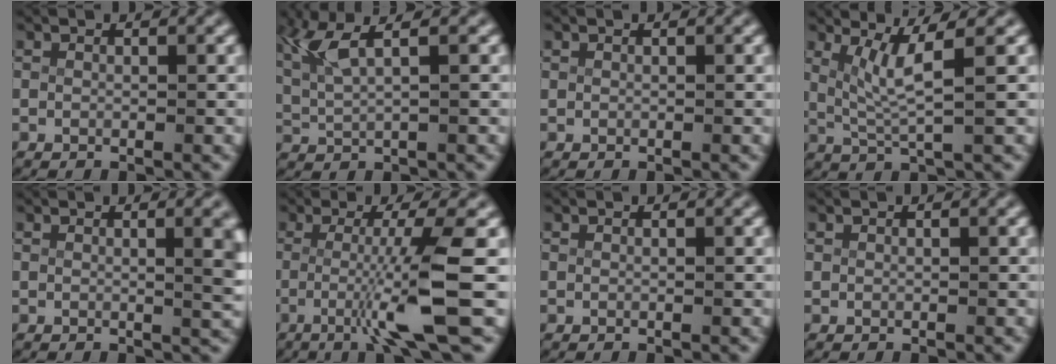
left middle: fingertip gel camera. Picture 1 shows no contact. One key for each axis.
{"total": 4.0, "fx": 1.7, "fy": 1.6, "fz": 3.3, "tx": -0.080, "ty": 0.006, "tz": 0.035}
{"total": 0.0}
{"total": 3.9, "fx": 1.6, "fy": 0.5, "fz": 3.5, "tx": -0.071, "ty": -0.011, "tz": 0.035}
{"total": 3.2, "fx": 0.6, "fy": 0.6, "fz": 3.1, "tx": -0.024, "ty": -0.002, "tz": 0.009}
{"total": 6.2, "fx": -1.4, "fy": -0.2, "fz": 6.1, "tx": -0.105, "ty": -0.012, "tz": -0.016}
{"total": 0.0}
{"total": 0.0}